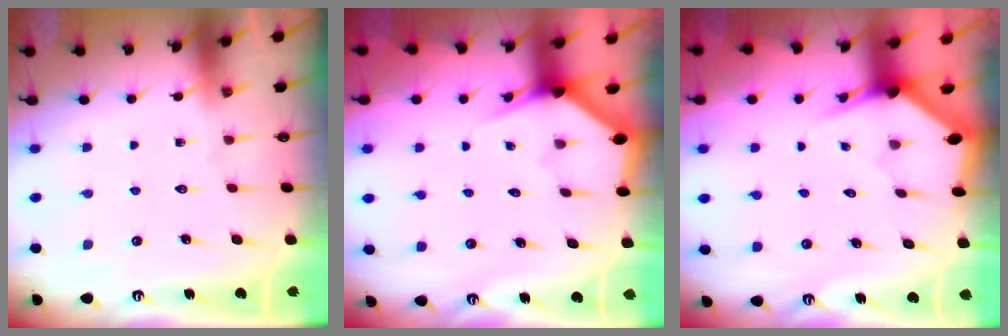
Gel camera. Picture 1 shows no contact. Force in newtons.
{"total": 3.0, "press": 3.0, "slide": 0.1}
{"total": 2.9, "press": 2.9, "slide": 0.1}